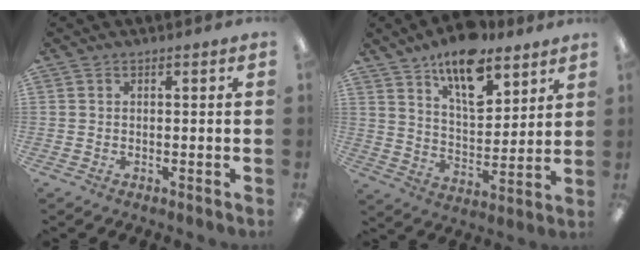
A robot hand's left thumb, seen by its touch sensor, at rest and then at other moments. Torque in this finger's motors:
{"motor_torque": [0.07, 0.45, 1.30, -1.47, 0.20]}